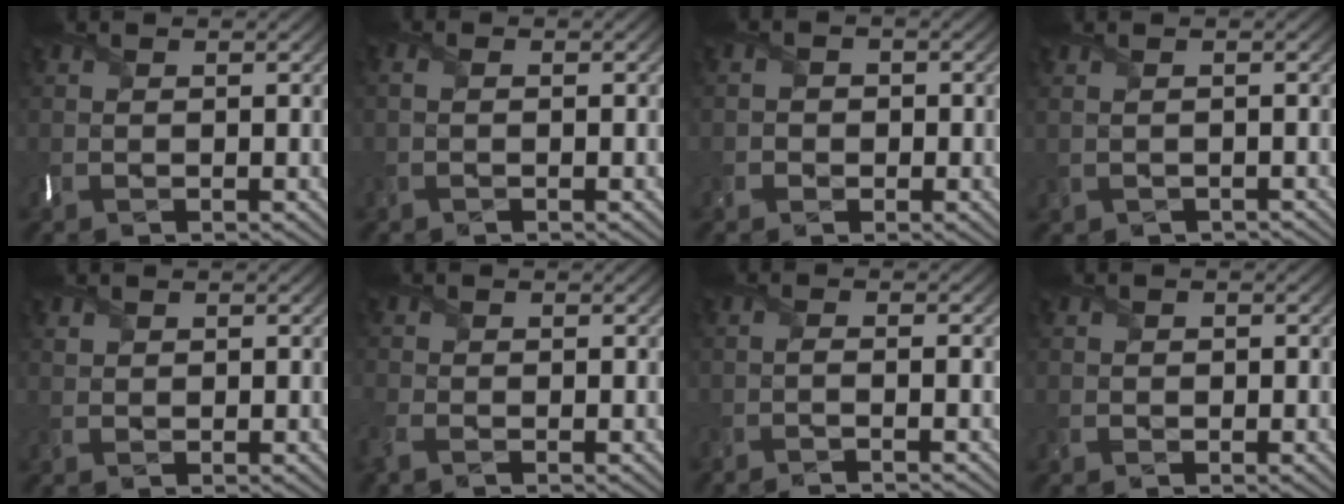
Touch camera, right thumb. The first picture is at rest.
{"total": 0.9, "force": [-0.3, 0.3, 0.9], "torque": [-0.021, -0.002, -0.006]}
{"total": 2.1, "force": [-0.8, 1.9, 0.3], "torque": [0.004, -0.003, -0.019]}
{"total": 0.9, "force": [-0.2, 0.5, 0.8], "torque": [-0.025, -0.007, 0.000]}
{"total": 0.8, "force": [0.7, 0.4, 0.2], "torque": [-0.009, -0.003, 0.016]}
{"total": 2.6, "force": [-1.7, 1.1, 1.6], "torque": [-0.051, -0.014, -0.043]}
{"total": 2.2, "force": [-0.9, 0.5, 1.9], "torque": [-0.019, -0.005, -0.030]}
{"total": 1.0, "force": [-0.2, 0.9, 0.2], "torque": [-0.004, -0.006, -0.006]}